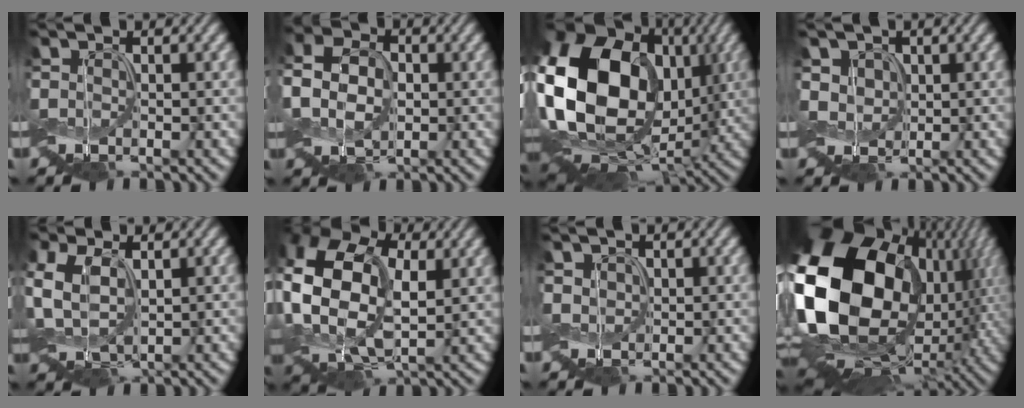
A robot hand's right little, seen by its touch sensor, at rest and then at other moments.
{"total": 6.3, "force": [-0.5, 4.8, 4.0], "torque": [-0.091, 0.013, -0.026]}
{"total": 19.0, "force": [1.8, 14.0, 12.7], "torque": [-0.256, 0.008, 0.037]}
{"total": 2.5, "force": [0.1, 2.2, 1.2], "torque": [-0.025, 0.001, -0.008]}
{"total": 4.9, "force": [0.3, 3.0, 3.8], "torque": [-0.101, 0.006, -0.003]}
{"total": 12.9, "force": [0.9, 8.7, 9.5], "torque": [-0.204, -0.010, 0.029]}
{"total": 1.1, "force": [0.1, 1.0, 0.4], "torque": [-0.014, 0.001, -0.003]}
{"total": 21.3, "force": [1.7, 15.3, 14.7], "torque": [-0.319, -0.034, 0.046]}